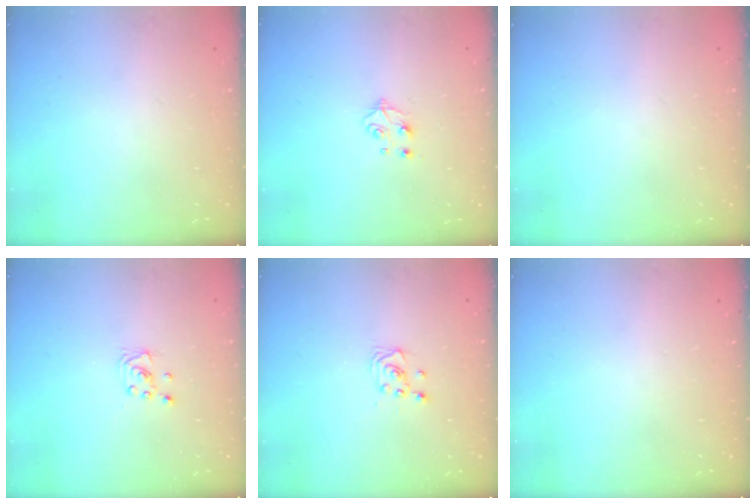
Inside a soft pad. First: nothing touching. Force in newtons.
{"total": 5.3, "press": 5.3, "slide": 0.3}
{"total": 0.0}
{"total": 2.1, "press": 2.1, "slide": 0.2}
{"total": 2.2, "press": 2.2, "slide": 0.3}
{"total": 0.0}